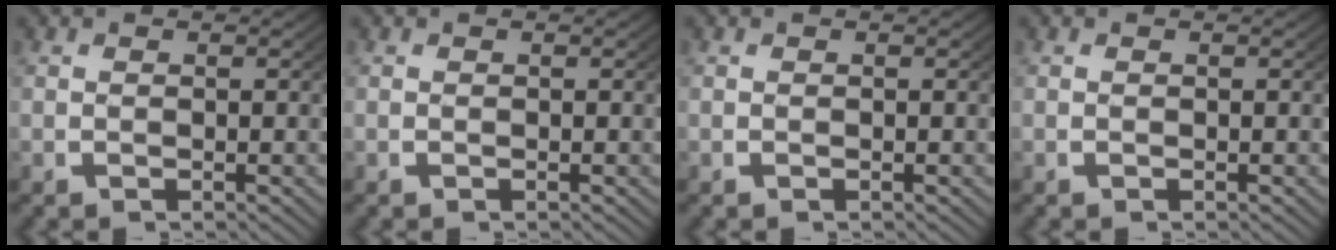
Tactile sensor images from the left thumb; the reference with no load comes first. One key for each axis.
{"total": 0.0}
{"total": 0.0}
{"total": 0.0}